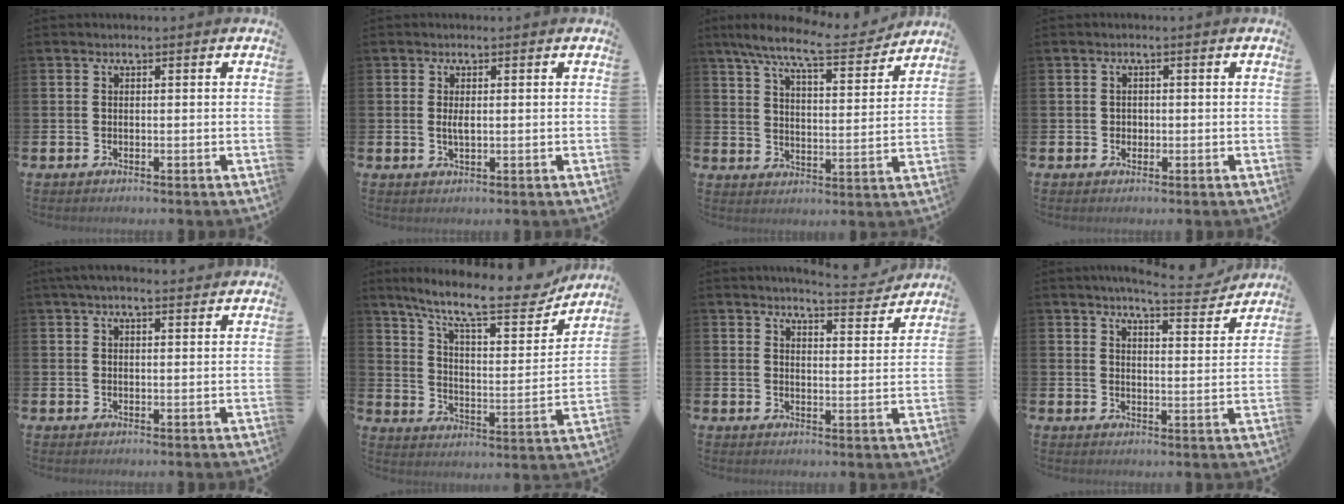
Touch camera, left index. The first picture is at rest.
{"total": 1.6, "force": [0.2, 0.6, 1.5], "torque": [-0.029, 0.003, 0.002]}
{"total": 9.5, "force": [8.5, 1.3, 4.1], "torque": [-0.106, -0.044, 0.149]}
{"total": 1.0, "force": [0.1, 1.0, 0.2], "torque": [0.002, 0.005, -0.002]}
{"total": 2.9, "force": [2.4, 0.6, 1.5], "torque": [-0.034, -0.001, 0.044]}
{"total": 12.9, "force": [10.8, 2.9, 6.3], "torque": [-0.136, -0.071, 0.180]}
{"total": 5.4, "force": [5.3, 0.3, 1.1], "torque": [-0.017, -0.036, 0.090]}
{"total": 6.6, "force": [6.2, 0.4, 2.1], "torque": [-0.039, -0.035, 0.107]}